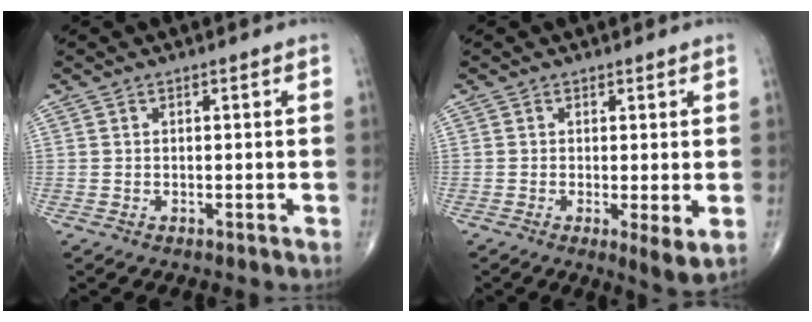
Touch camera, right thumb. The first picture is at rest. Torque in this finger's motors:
{"motor_torque": [-0.21, 0.28, -0.11, -0.06, 0.02]}